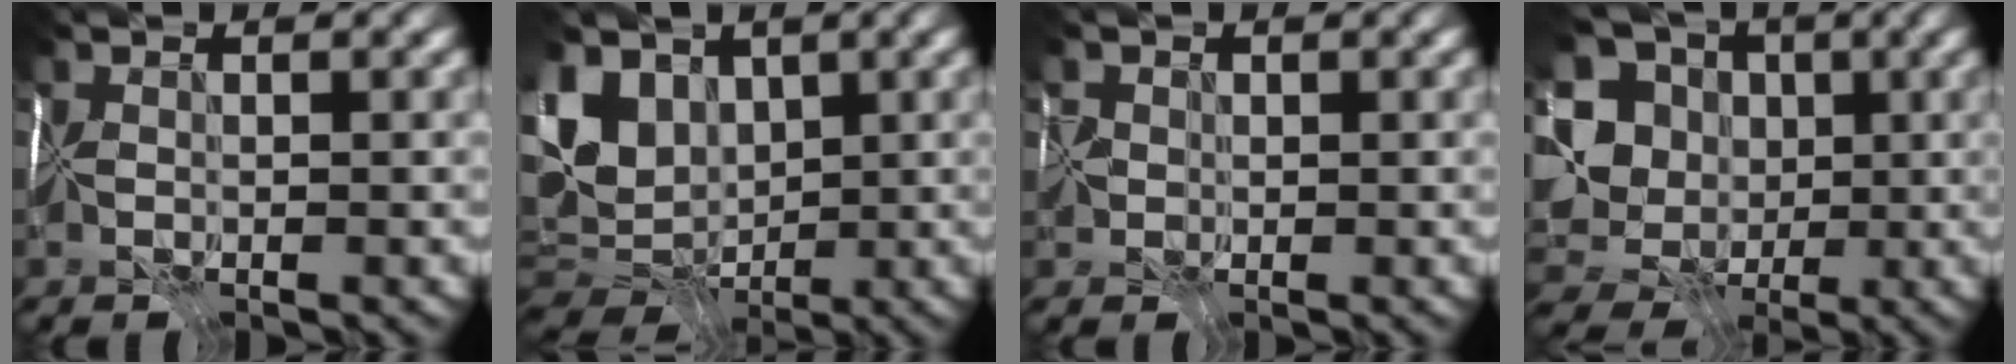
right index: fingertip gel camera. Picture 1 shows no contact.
{"total": 9.7, "force": [2.4, 6.7, 6.6], "torque": [-0.117, 0.014, 0.048]}
{"total": 0.8, "force": [0.0, 0.8, 0.1], "torque": [0.011, -0.001, 0.000]}
{"total": 11.4, "force": [-0.3, 10.2, 5.1], "torque": [-0.120, 0.000, -0.010]}